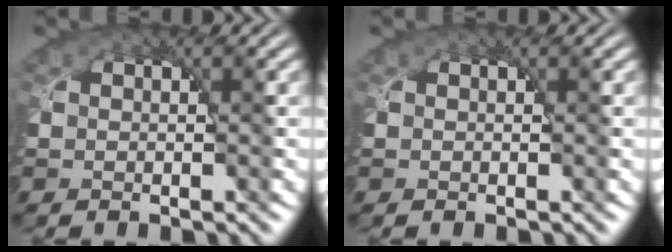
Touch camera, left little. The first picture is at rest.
{"total": 0.0}